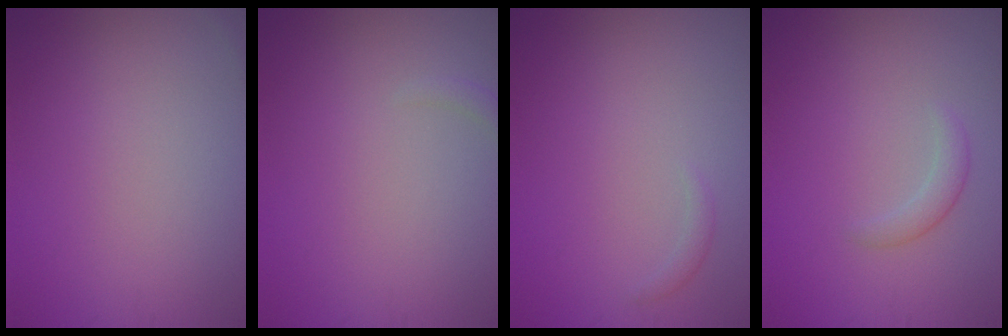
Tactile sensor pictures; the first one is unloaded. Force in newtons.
{"total": 0.7, "press": 0.7, "slide": 0.2}
{"total": 0.6, "press": 0.6, "slide": 0.0}
{"total": 1.3, "press": 1.3, "slide": 0.0}